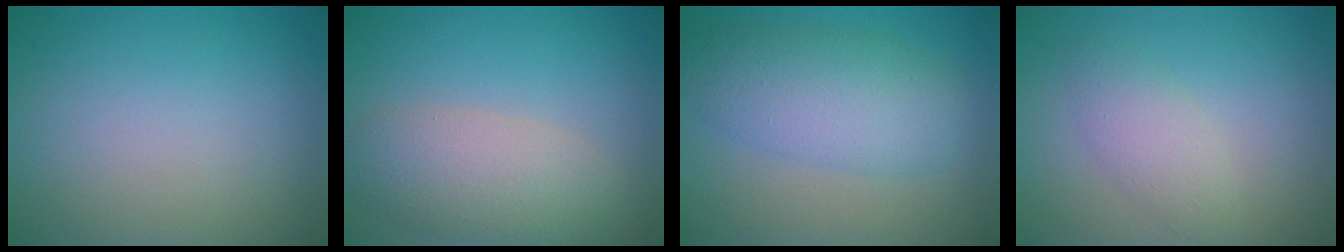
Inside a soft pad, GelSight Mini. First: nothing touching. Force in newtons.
{"total": 5.3, "press": 5.3, "slide": 0.5}
{"total": 6.0, "press": 6.0, "slide": 0.2}
{"total": 2.3, "press": 2.3, "slide": 0.2}